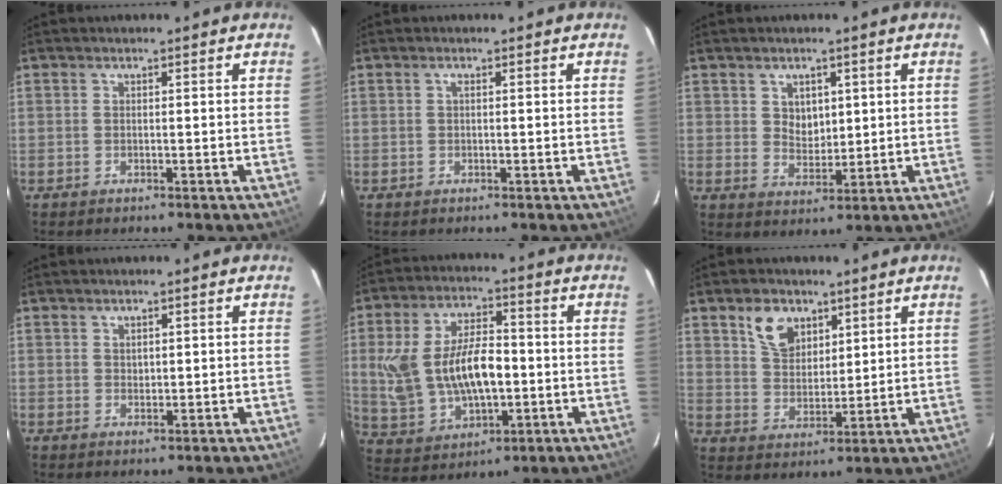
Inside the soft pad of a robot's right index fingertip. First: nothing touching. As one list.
[{"total": 0.5, "force": [0.1, 0.0, 0.5], "torque": [-0.009, 0.003, -0.001]}, {"total": 4.5, "force": [1.6, 3.6, 2.3], "torque": [-0.033, 0.002, 0.035]}, {"total": 1.3, "force": [0.8, 0.9, 0.4], "torque": [-0.002, 0.003, 0.016]}, {"total": 16.4, "force": [-0.6, 9.0, 13.7], "torque": [-0.282, 0.006, 0.009]}, {"total": 7.8, "force": [4.4, 5.0, 4.0], "torque": [-0.071, 0.014, 0.088]}]